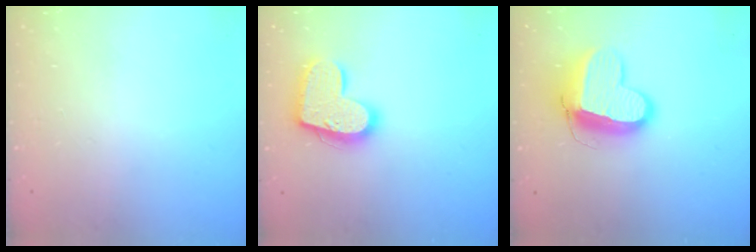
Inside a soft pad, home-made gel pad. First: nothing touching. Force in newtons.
{"total": 16.4, "press": 16.4, "slide": 1.0}
{"total": 12.7, "press": 12.6, "slide": 1.4}